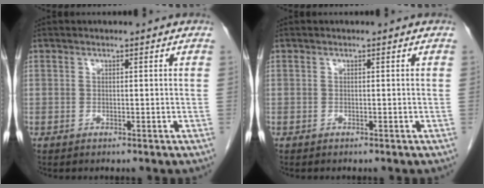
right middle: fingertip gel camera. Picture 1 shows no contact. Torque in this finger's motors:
{"motor_torque": [0.01, 0.01, -0.21, -0.06]}